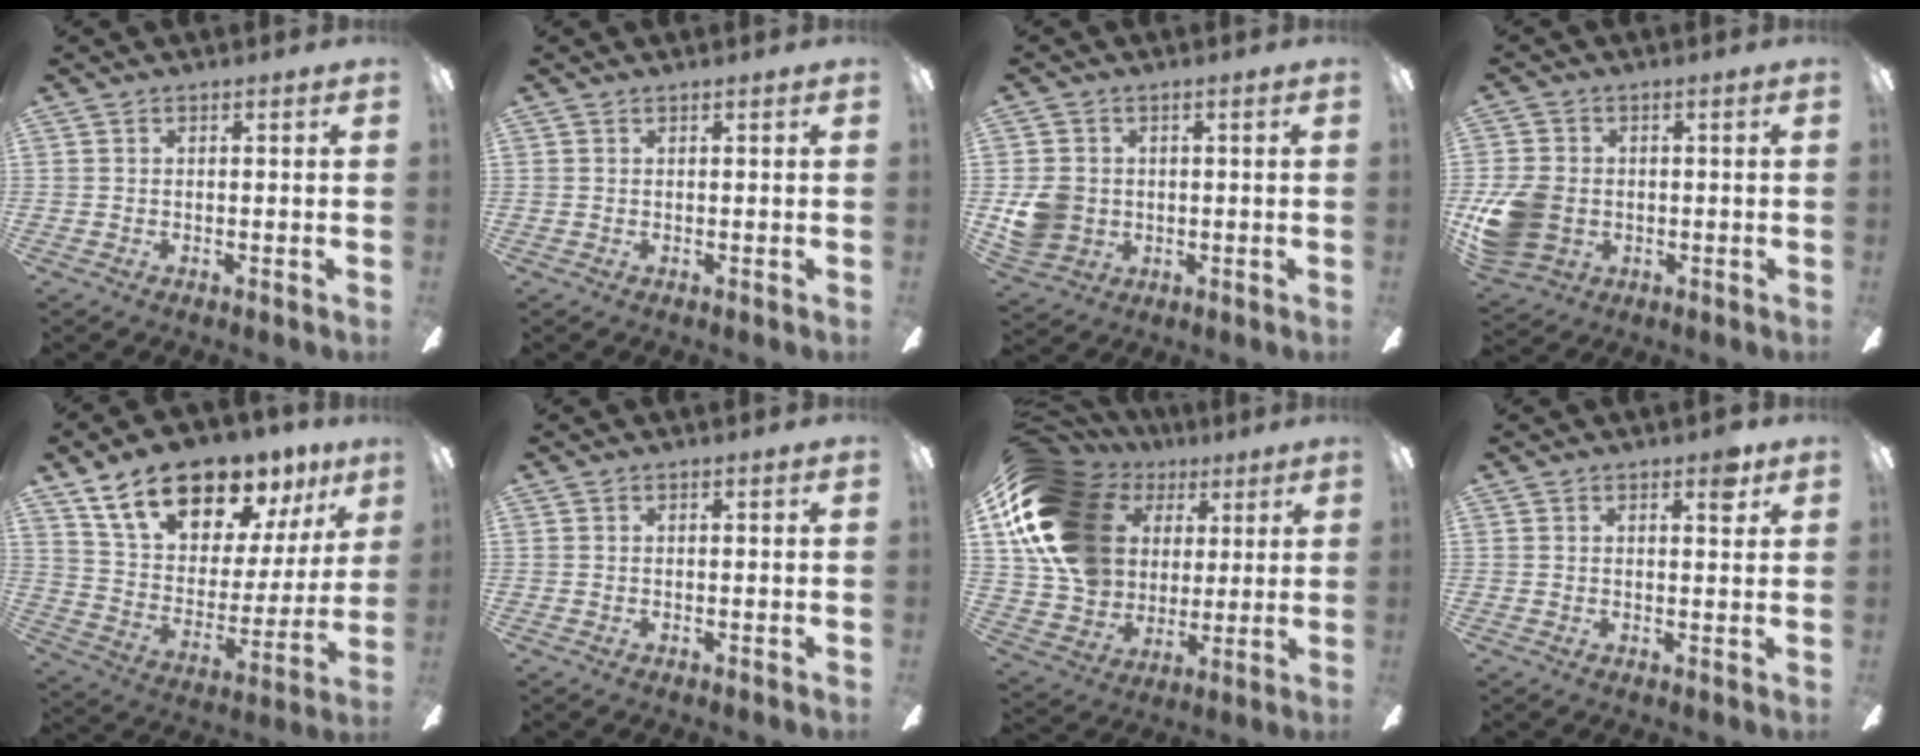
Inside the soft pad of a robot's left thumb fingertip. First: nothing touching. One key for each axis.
{"total": 0.0}
{"total": 7.4, "fx": 0.1, "fy": 6.8, "fz": 2.9, "tx": -0.058, "ty": 0.010, "tz": 0.005}
{"total": 11.4, "fx": -1.8, "fy": 9.1, "fz": 6.6, "tx": -0.141, "ty": 0.014, "tz": -0.029}
{"total": 19.7, "fx": 14.6, "fy": 9.2, "fz": 9.4, "tx": -0.170, "ty": -0.090, "tz": 0.260}
{"total": 0.0}
{"total": 23.6, "fx": 6.6, "fy": 17.8, "fz": 14.0, "tx": -0.285, "ty": -0.011, "tz": 0.133}
{"total": 3.3, "fx": 2.1, "fy": 1.3, "fz": 2.1, "tx": -0.013, "ty": -0.008, "tz": 0.029}